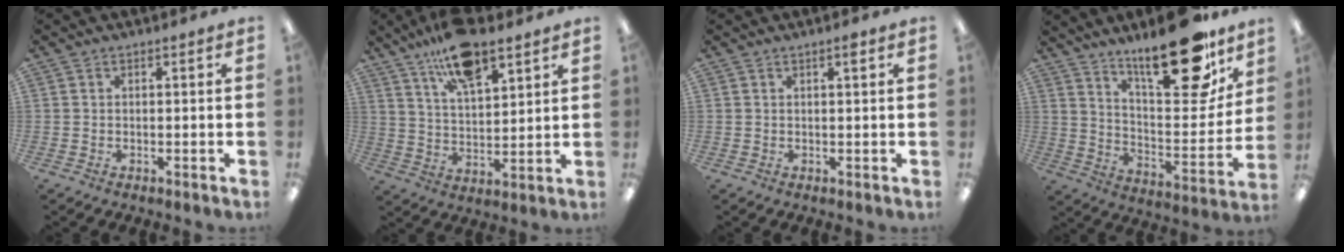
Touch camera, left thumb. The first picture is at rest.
{"total": 13.3, "force": [9.9, 4.7, 7.6], "torque": [-0.132, -0.042, 0.174]}
{"total": 1.5, "force": [0.9, 0.2, 1.2], "torque": [-0.020, -0.002, 0.013]}
{"total": 23.3, "force": [17.2, 7.4, 13.9], "torque": [-0.184, -0.124, 0.280]}